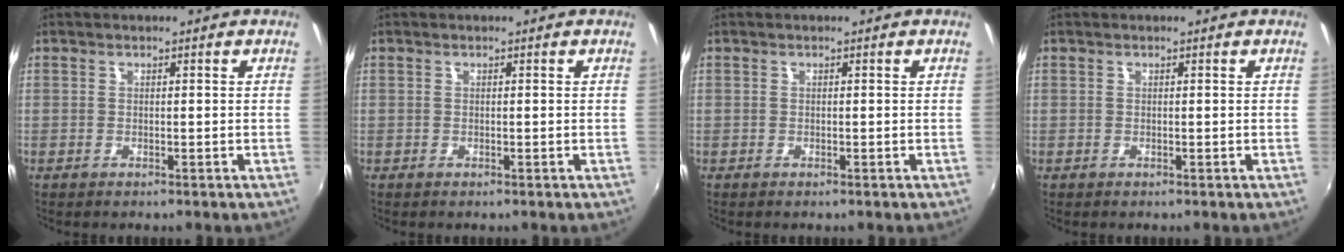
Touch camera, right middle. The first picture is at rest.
{"total": 0.0}
{"total": 0.0}
{"total": 0.0}